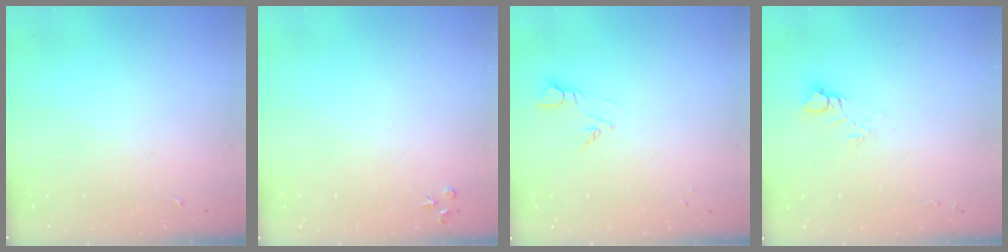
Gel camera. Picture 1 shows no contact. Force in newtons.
{"total": 3.5, "press": 3.5, "slide": 0.4}
{"total": 3.2, "press": 3.1, "slide": 0.3}
{"total": 6.3, "press": 6.3, "slide": 0.5}